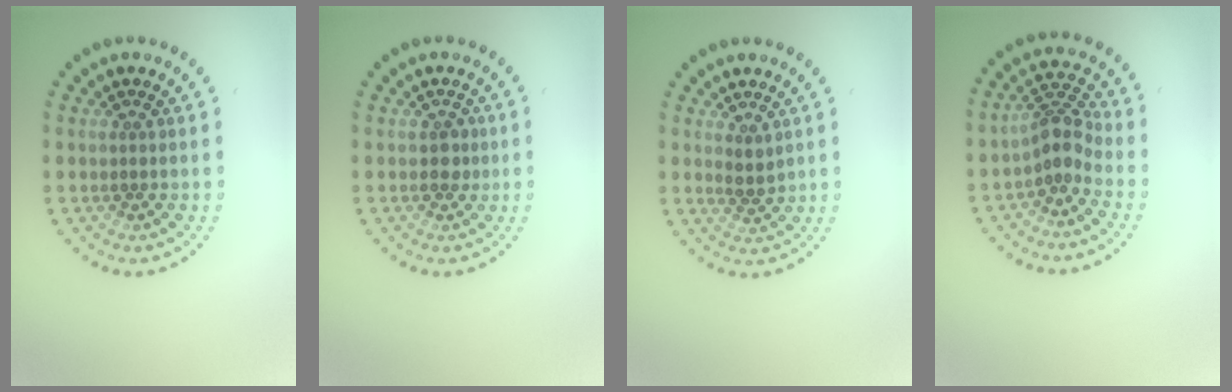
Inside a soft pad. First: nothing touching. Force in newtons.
{"total": 1.2, "press": 1.2, "slide": 0.3}
{"total": 1.4, "press": 1.1, "slide": 0.8}
{"total": 2.8, "press": 2.2, "slide": 1.8}